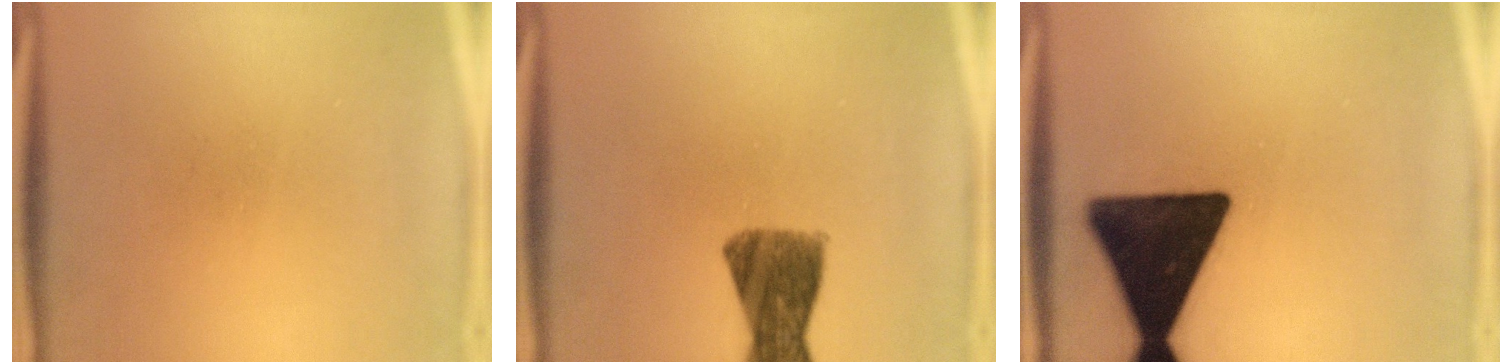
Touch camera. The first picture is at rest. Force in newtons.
{"total": 9.2}
{"total": 19.4}